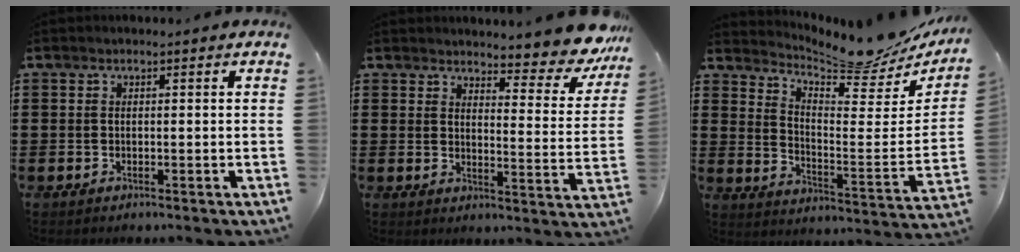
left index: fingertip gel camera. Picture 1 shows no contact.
{"total": 5.7, "force": [5.3, 0.7, 2.0], "torque": [-0.040, -0.041, 0.089]}
{"total": 8.3, "force": [8.0, 0.8, 2.2], "torque": [-0.046, -0.073, 0.136]}